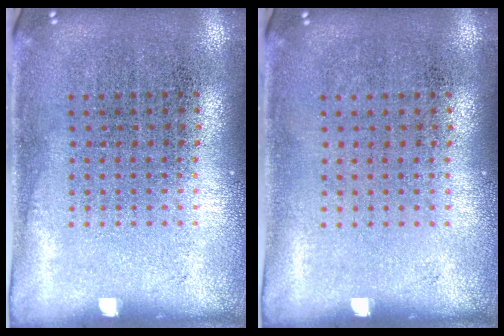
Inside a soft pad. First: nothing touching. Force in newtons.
{"total": 0.0}